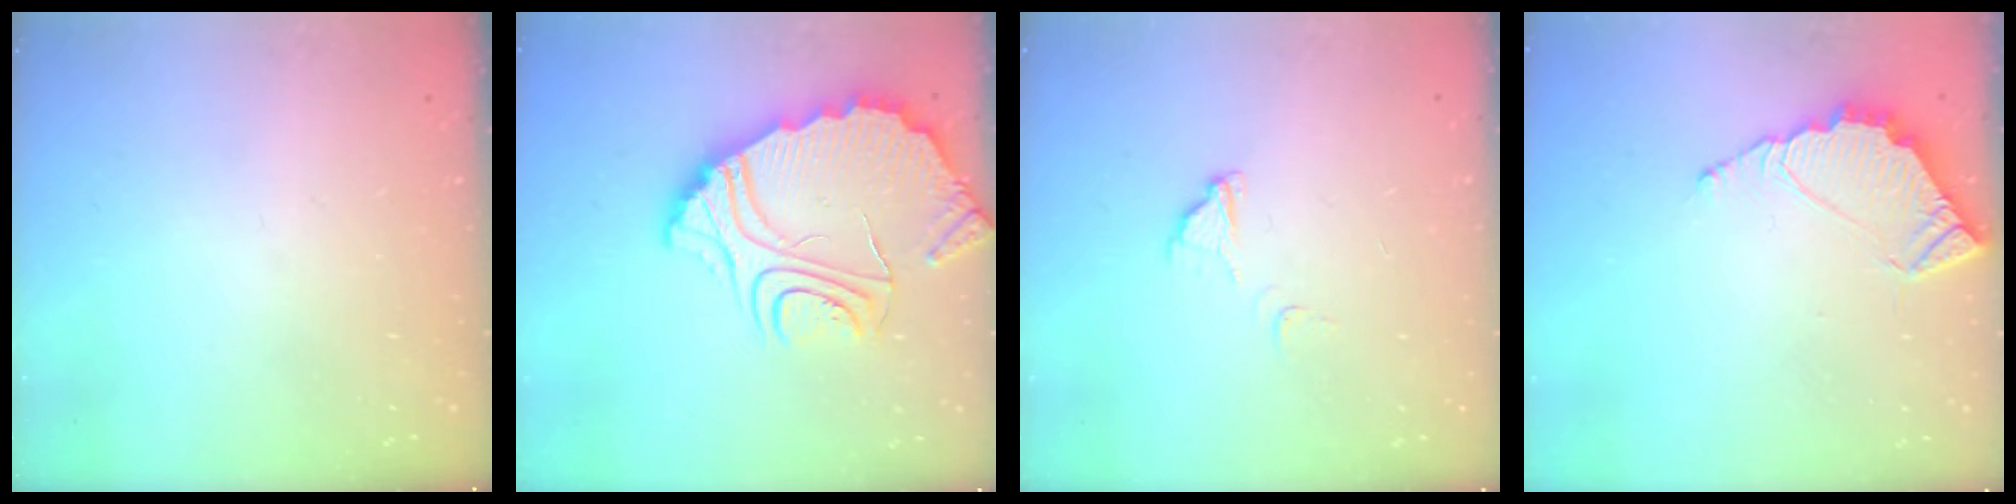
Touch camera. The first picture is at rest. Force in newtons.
{"total": 12.4, "press": 12.4, "slide": 1.2}
{"total": 4.2, "press": 4.1, "slide": 0.3}
{"total": 6.1, "press": 6.1, "slide": 0.3}